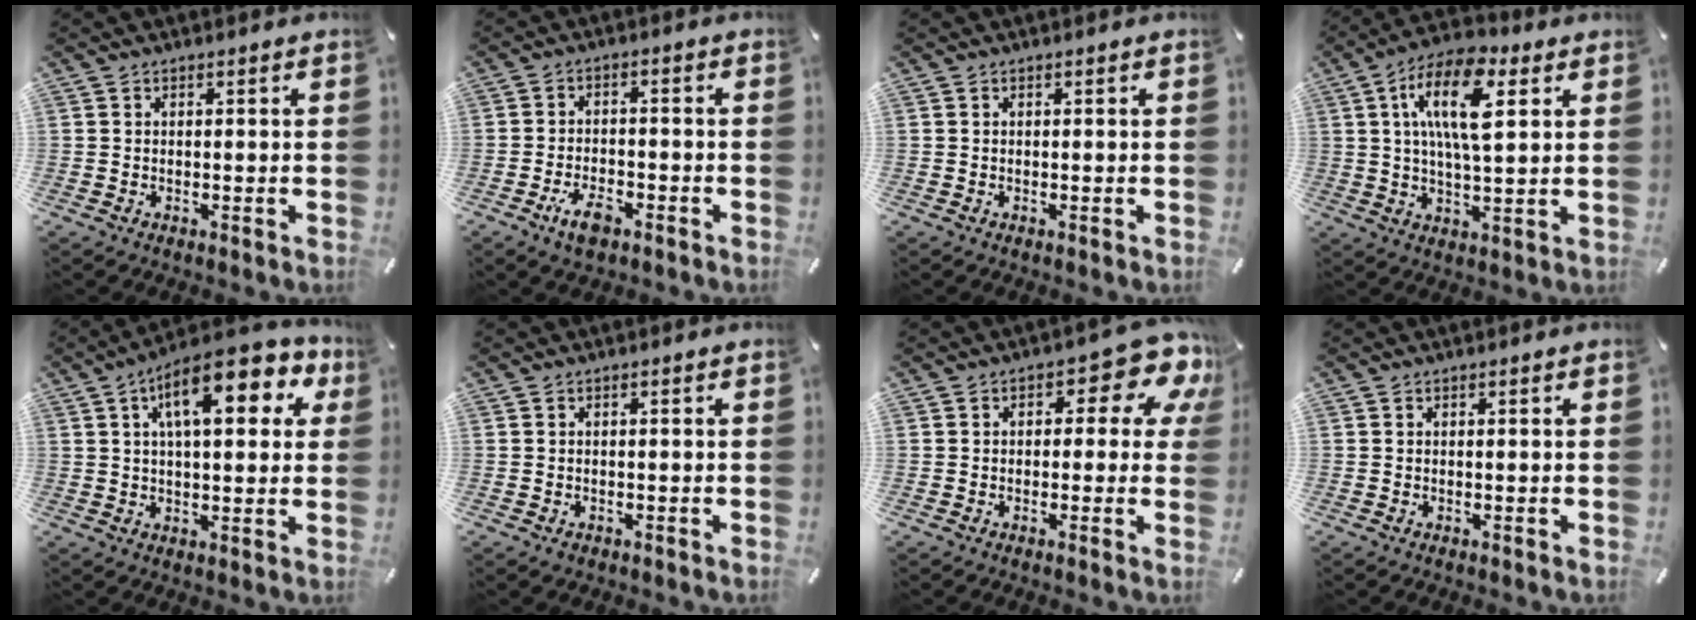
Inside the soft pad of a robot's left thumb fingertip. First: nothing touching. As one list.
[{"total": 5.5, "force": [-3.3, 2.7, 3.5], "torque": [-0.071, 0.016, -0.062]}, {"total": 0.0}, {"total": 14.4, "force": [5.2, 6.1, 12.0], "torque": [-0.224, 0.000, 0.086]}, {"total": 15.6, "force": [6.6, 6.4, 12.6], "torque": [-0.194, -0.013, 0.104]}, {"total": 0.7, "force": [-0.4, 0.5, 0.3], "torque": [-0.006, 0.000, -0.008]}, {"total": 10.4, "force": [4.2, 4.8, 8.2], "torque": [-0.102, -0.026, 0.069]}, {"total": 0.0}]